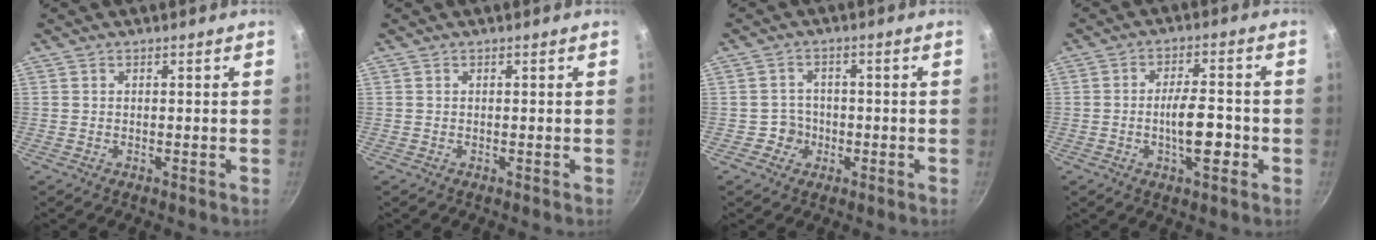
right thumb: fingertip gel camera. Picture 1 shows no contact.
{"total": 0.0}
{"total": 3.4, "force": [-1.1, 3.2, 0.4], "torque": [0.019, 0.015, -0.019]}
{"total": 8.4, "force": [-2.1, 3.1, 7.6], "torque": [-0.106, 0.019, -0.035]}